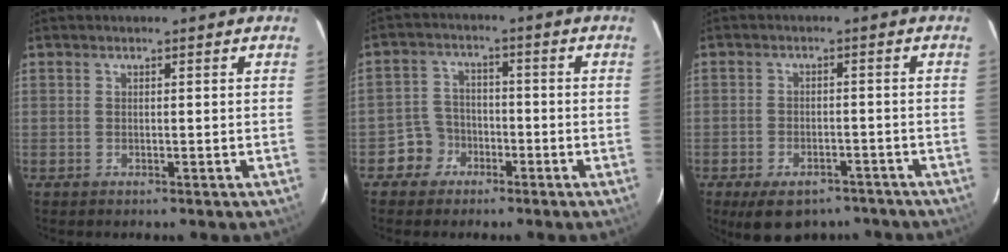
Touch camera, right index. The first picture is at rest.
{"total": 5.4, "force": [-2.9, 4.5, 0.0], "torque": [-0.007, 0.025, -0.052]}
{"total": 10.4, "force": [-7.5, 5.4, 4.8], "torque": [-0.098, 0.002, -0.099]}